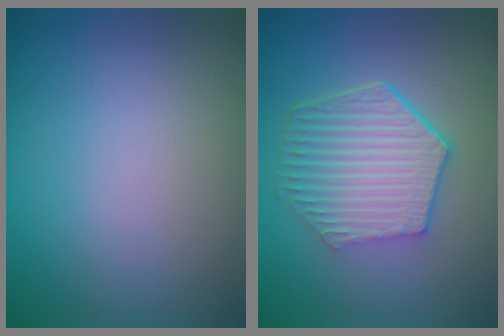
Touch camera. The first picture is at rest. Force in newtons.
{"total": 6.4, "press": 4.8, "slide": 4.3}